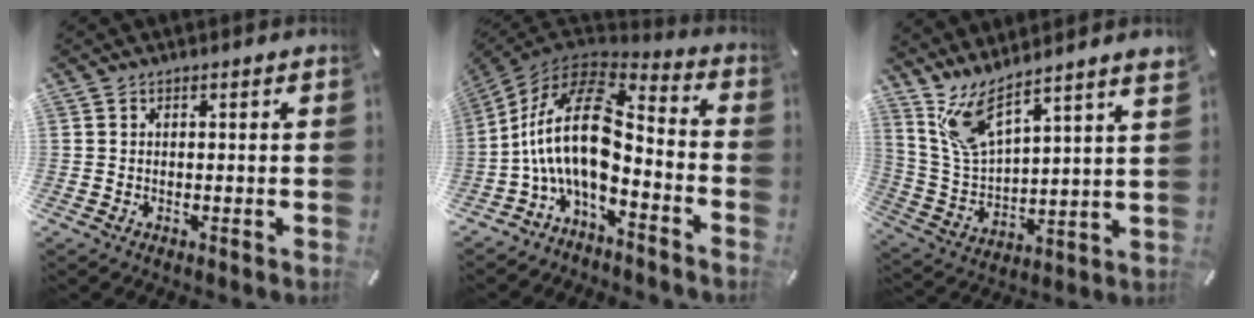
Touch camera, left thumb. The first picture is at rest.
{"total": 19.6, "force": [-1.9, 10.7, 16.3], "torque": [-0.363, 0.003, -0.036]}
{"total": 12.2, "force": [8.9, 4.0, 7.3], "torque": [-0.177, -0.041, 0.162]}